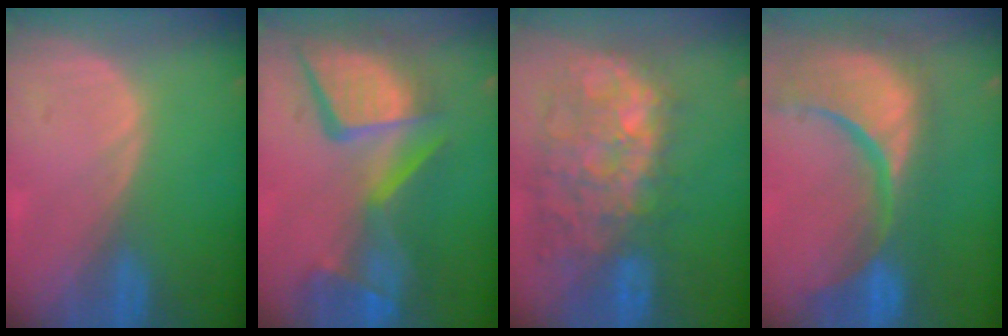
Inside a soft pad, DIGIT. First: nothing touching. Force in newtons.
{"total": 14.0, "press": 11.3, "slide": 8.2}
{"total": 12.0, "press": 11.1, "slide": 4.7}
{"total": 15.4, "press": 12.1, "slide": 9.6}